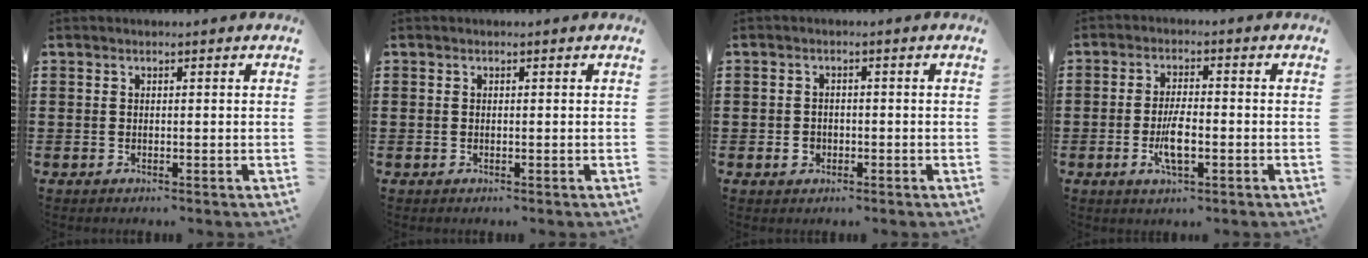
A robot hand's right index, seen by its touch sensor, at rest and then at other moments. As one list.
[{"total": 0.0}, {"total": 1.9, "force": [-0.8, 1.5, 0.8], "torque": [-0.020, 0.001, -0.018]}, {"total": 5.4, "force": [-1.5, 1.8, 4.9], "torque": [-0.101, -0.001, -0.031]}]